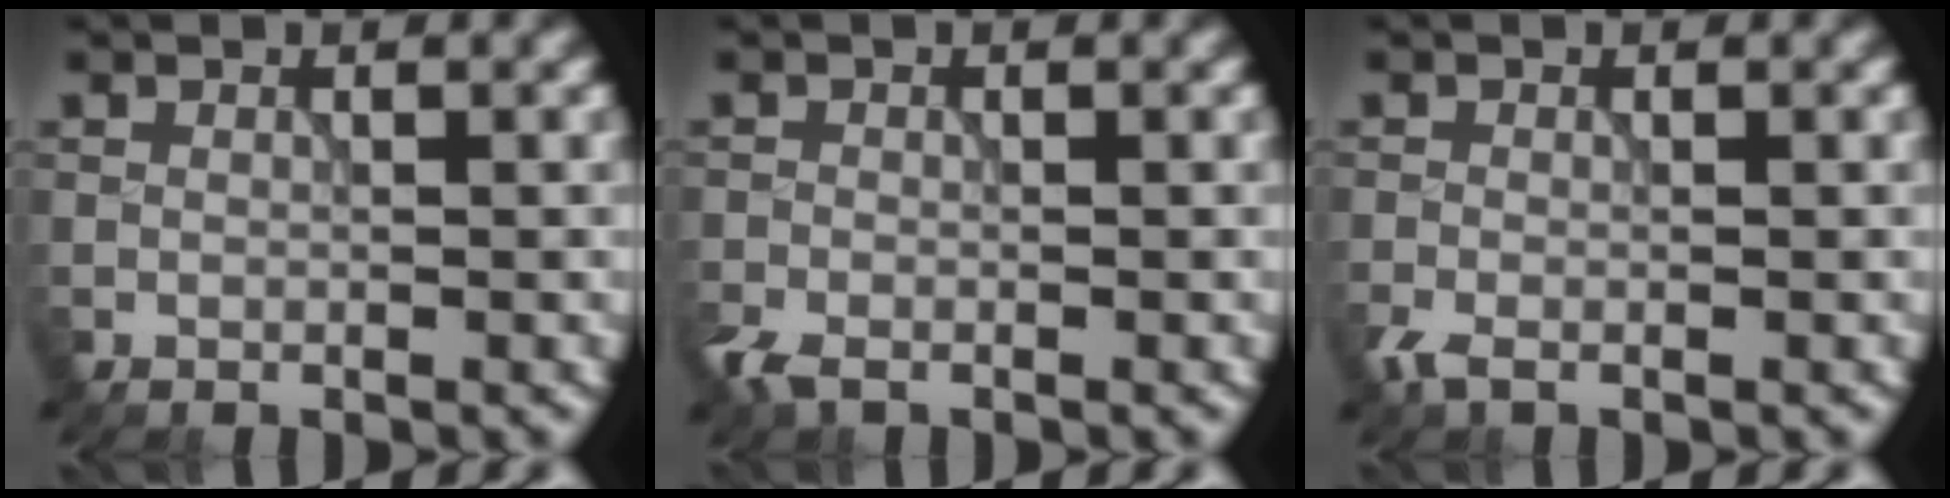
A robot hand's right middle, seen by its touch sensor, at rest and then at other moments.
{"total": 2.1, "force": [-1.6, 0.8, 1.0], "torque": [-0.027, -0.008, -0.041]}
{"total": 1.4, "force": [-1.0, 0.5, 0.9], "torque": [-0.026, -0.005, -0.025]}